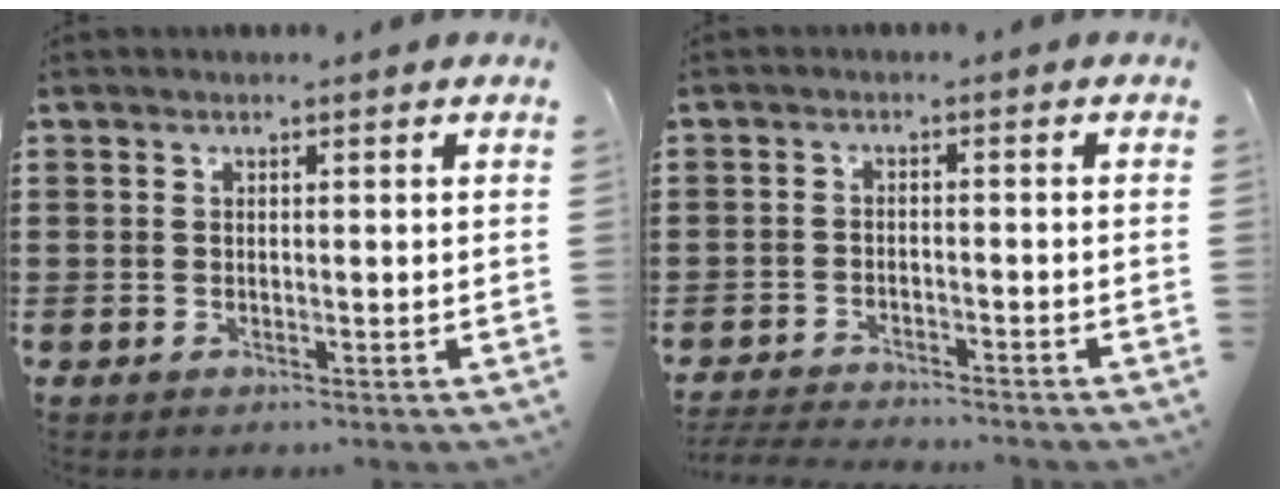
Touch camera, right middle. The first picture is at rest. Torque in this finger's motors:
{"motor_torque": [0.22, -0.14, 0.04, 0.01]}